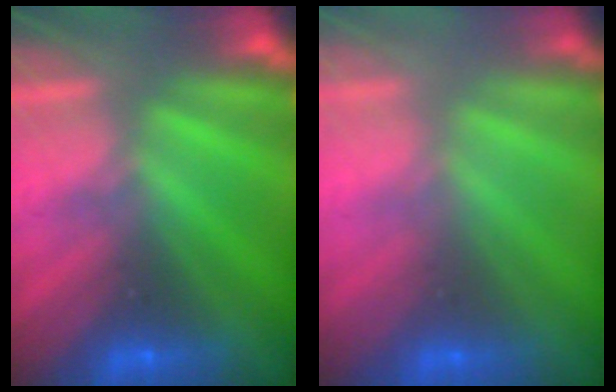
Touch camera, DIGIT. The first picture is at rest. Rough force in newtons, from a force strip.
{"total": 2.5}